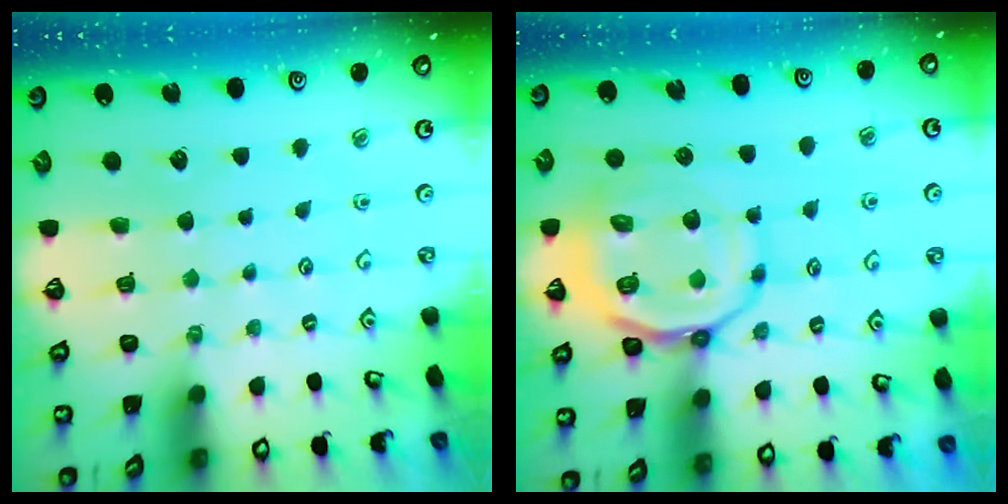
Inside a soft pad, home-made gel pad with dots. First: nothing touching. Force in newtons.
{"total": 14.0, "press": 13.9, "slide": 2.1}